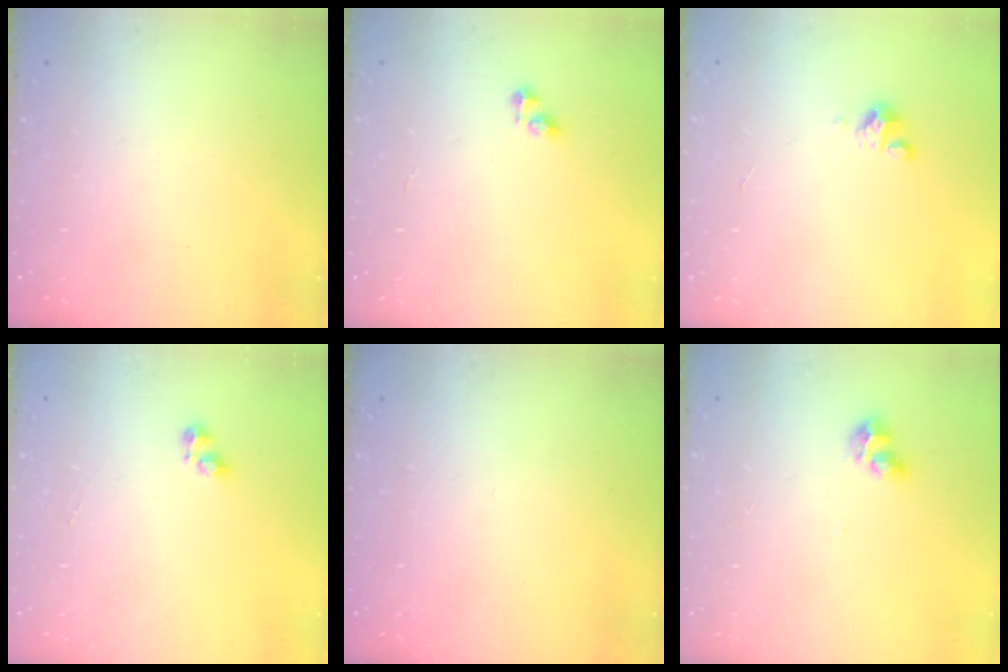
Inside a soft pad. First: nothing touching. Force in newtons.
{"total": 3.1, "press": 3.1, "slide": 0.4}
{"total": 2.5, "press": 2.5, "slide": 0.2}
{"total": 3.0, "press": 2.9, "slide": 0.6}
{"total": 0.7, "press": 0.6, "slide": 0.4}
{"total": 6.8, "press": 6.8, "slide": 0.6}